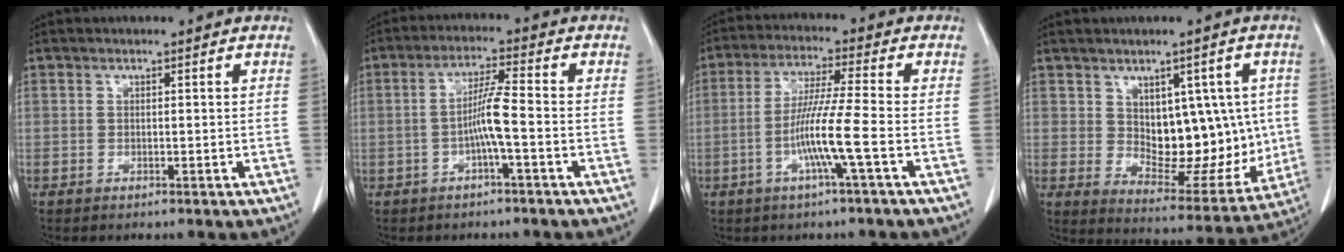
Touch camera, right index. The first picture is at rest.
{"total": 5.7, "force": [-1.5, 0.1, 5.5], "torque": [-0.114, 0.010, -0.026]}
{"total": 9.0, "force": [-2.9, -0.9, 8.5], "torque": [-0.166, -0.006, -0.056]}
{"total": 16.4, "force": [1.8, 9.6, 13.1], "torque": [-0.188, 0.010, 0.059]}